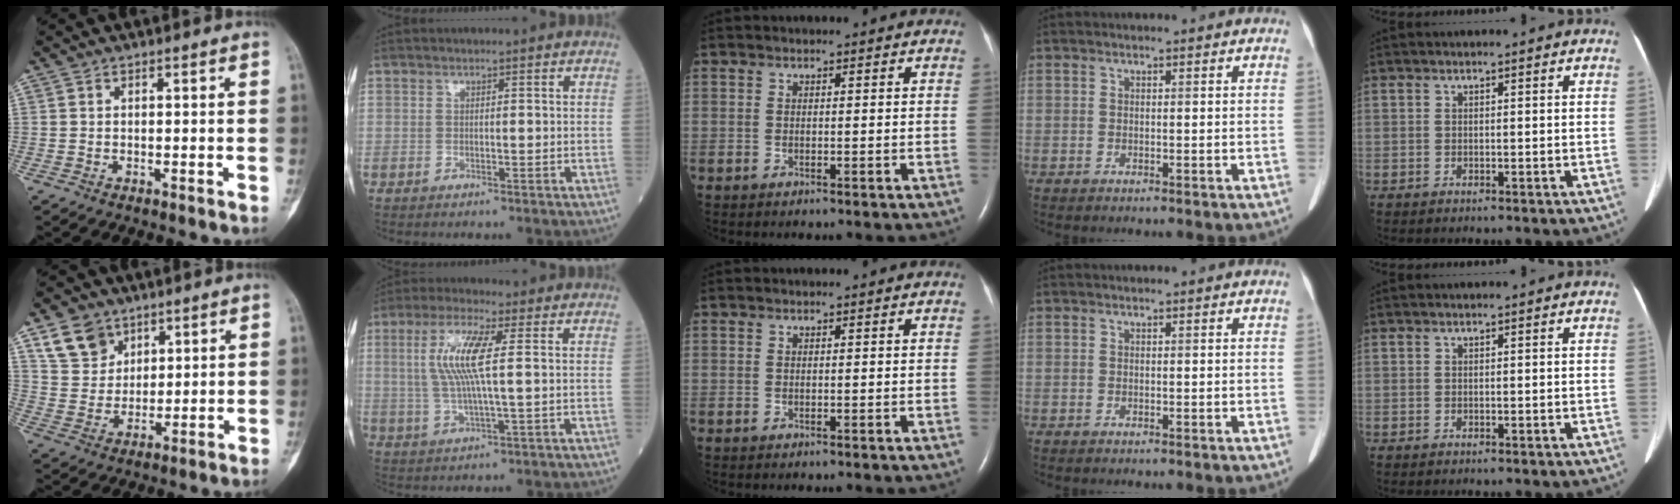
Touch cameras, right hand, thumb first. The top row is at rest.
{"thumb": {"total": 8.7, "force": [5.3, 6.4, 2.8], "torque": [-0.027, -0.025, 0.109]}, "index": {"total": 8.3, "force": [1.6, 0.5, 8.2], "torque": [-0.180, 0.007, 0.030]}}